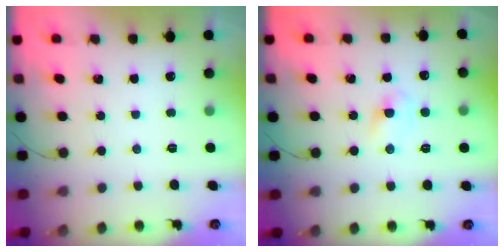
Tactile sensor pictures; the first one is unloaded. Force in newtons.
{"total": 3.0, "press": 2.7, "slide": 1.2}